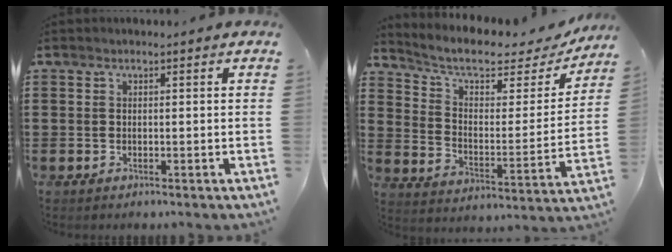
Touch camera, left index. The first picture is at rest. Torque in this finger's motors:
{"motor_torque": [1.09, -1.04, 0.17, 0.04]}